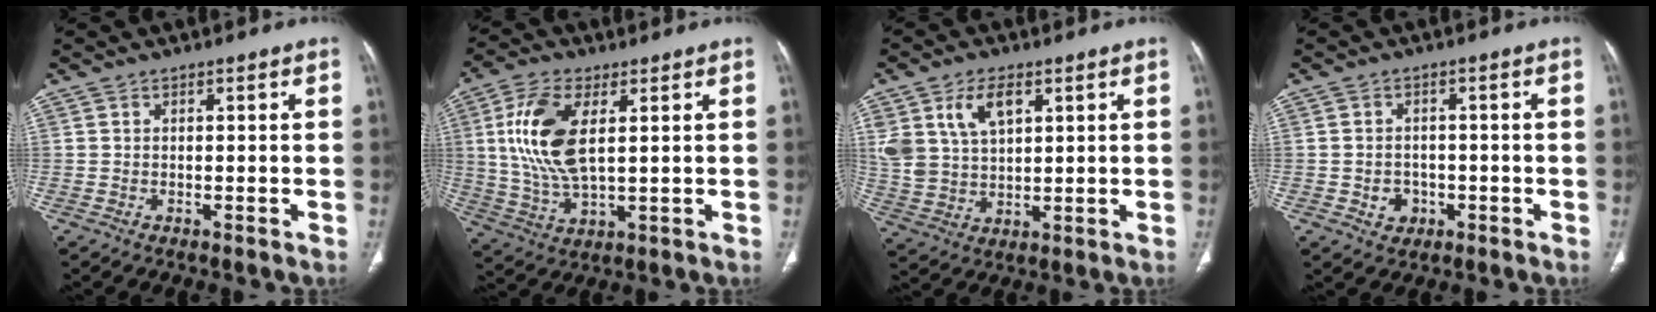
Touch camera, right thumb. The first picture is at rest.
{"total": 14.0, "force": [3.2, 6.4, 12.0], "torque": [-0.252, -0.009, 0.069]}
{"total": 10.7, "force": [4.4, 6.5, 7.3], "torque": [-0.137, -0.008, 0.094]}
{"total": 3.8, "force": [-1.1, 3.3, 1.5], "torque": [-0.008, 0.008, -0.012]}